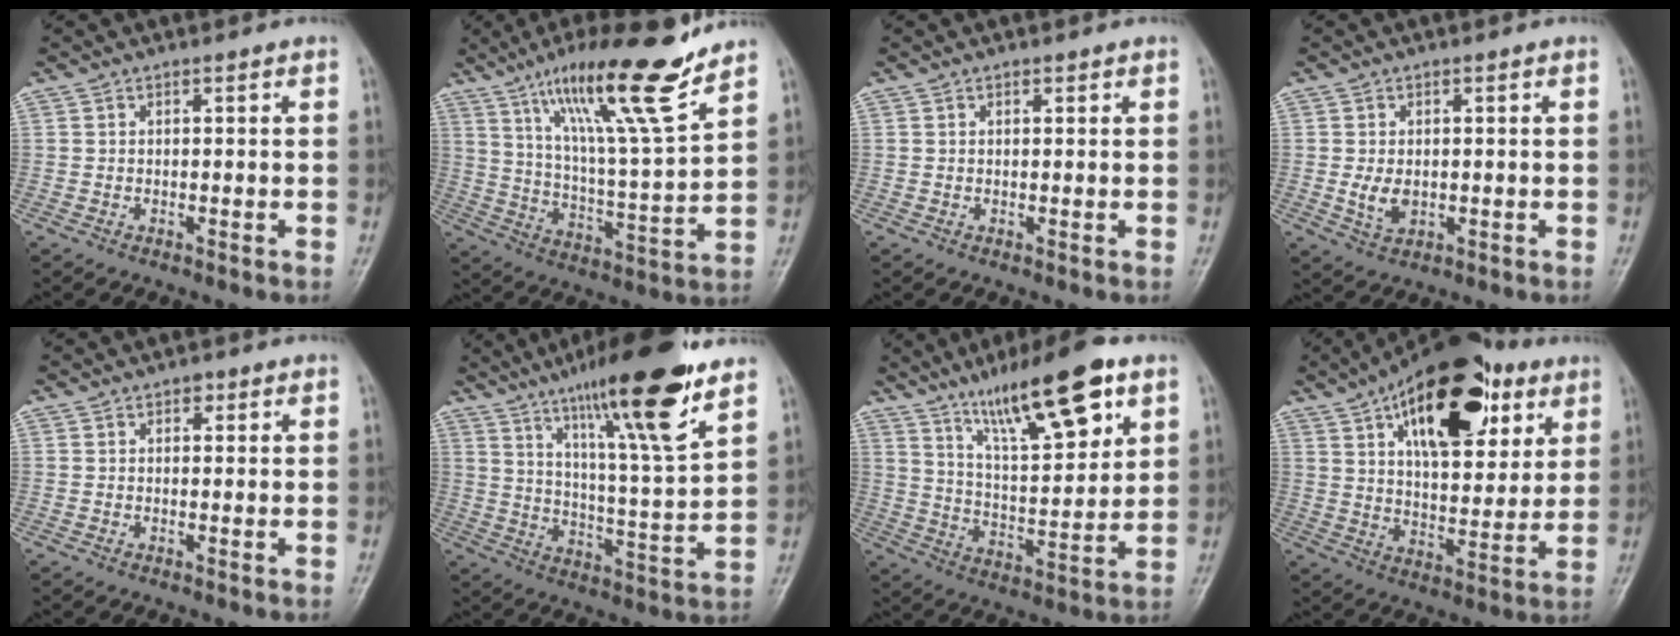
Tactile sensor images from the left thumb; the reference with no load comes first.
{"total": 19.6, "force": [13.4, 1.9, 14.1], "torque": [-0.217, -0.071, 0.227]}
{"total": 0.8, "force": [0.5, 0.5, 0.5], "torque": [-0.003, -0.001, 0.004]}
{"total": 4.0, "force": [-0.3, 2.7, 2.9], "torque": [-0.048, -0.007, 0.002]}
{"total": 1.4, "force": [0.7, 0.9, 0.8], "torque": [-0.001, 0.000, 0.006]}
{"total": 19.7, "force": [12.5, 2.4, 15.1], "torque": [-0.225, -0.057, 0.203]}
{"total": 18.2, "force": [10.5, 4.8, 14.1], "torque": [-0.207, -0.045, 0.183]}
{"total": 24.8, "force": [11.7, 12.0, 18.3], "torque": [-0.246, -0.020, 0.187]}